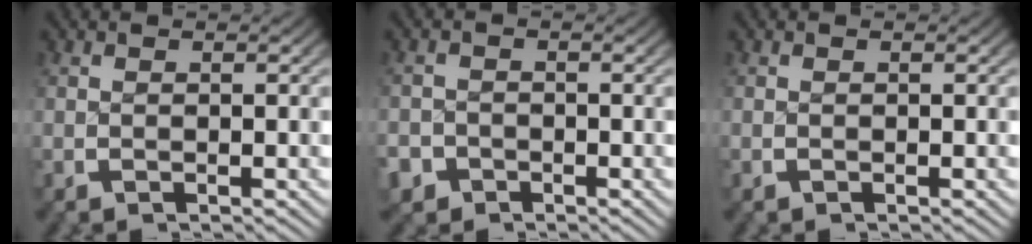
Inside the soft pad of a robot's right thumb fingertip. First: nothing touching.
{"total": 3.1, "force": [-2.2, 2.2, 0.1], "torque": [-0.007, -0.018, -0.035]}
{"total": 0.0}